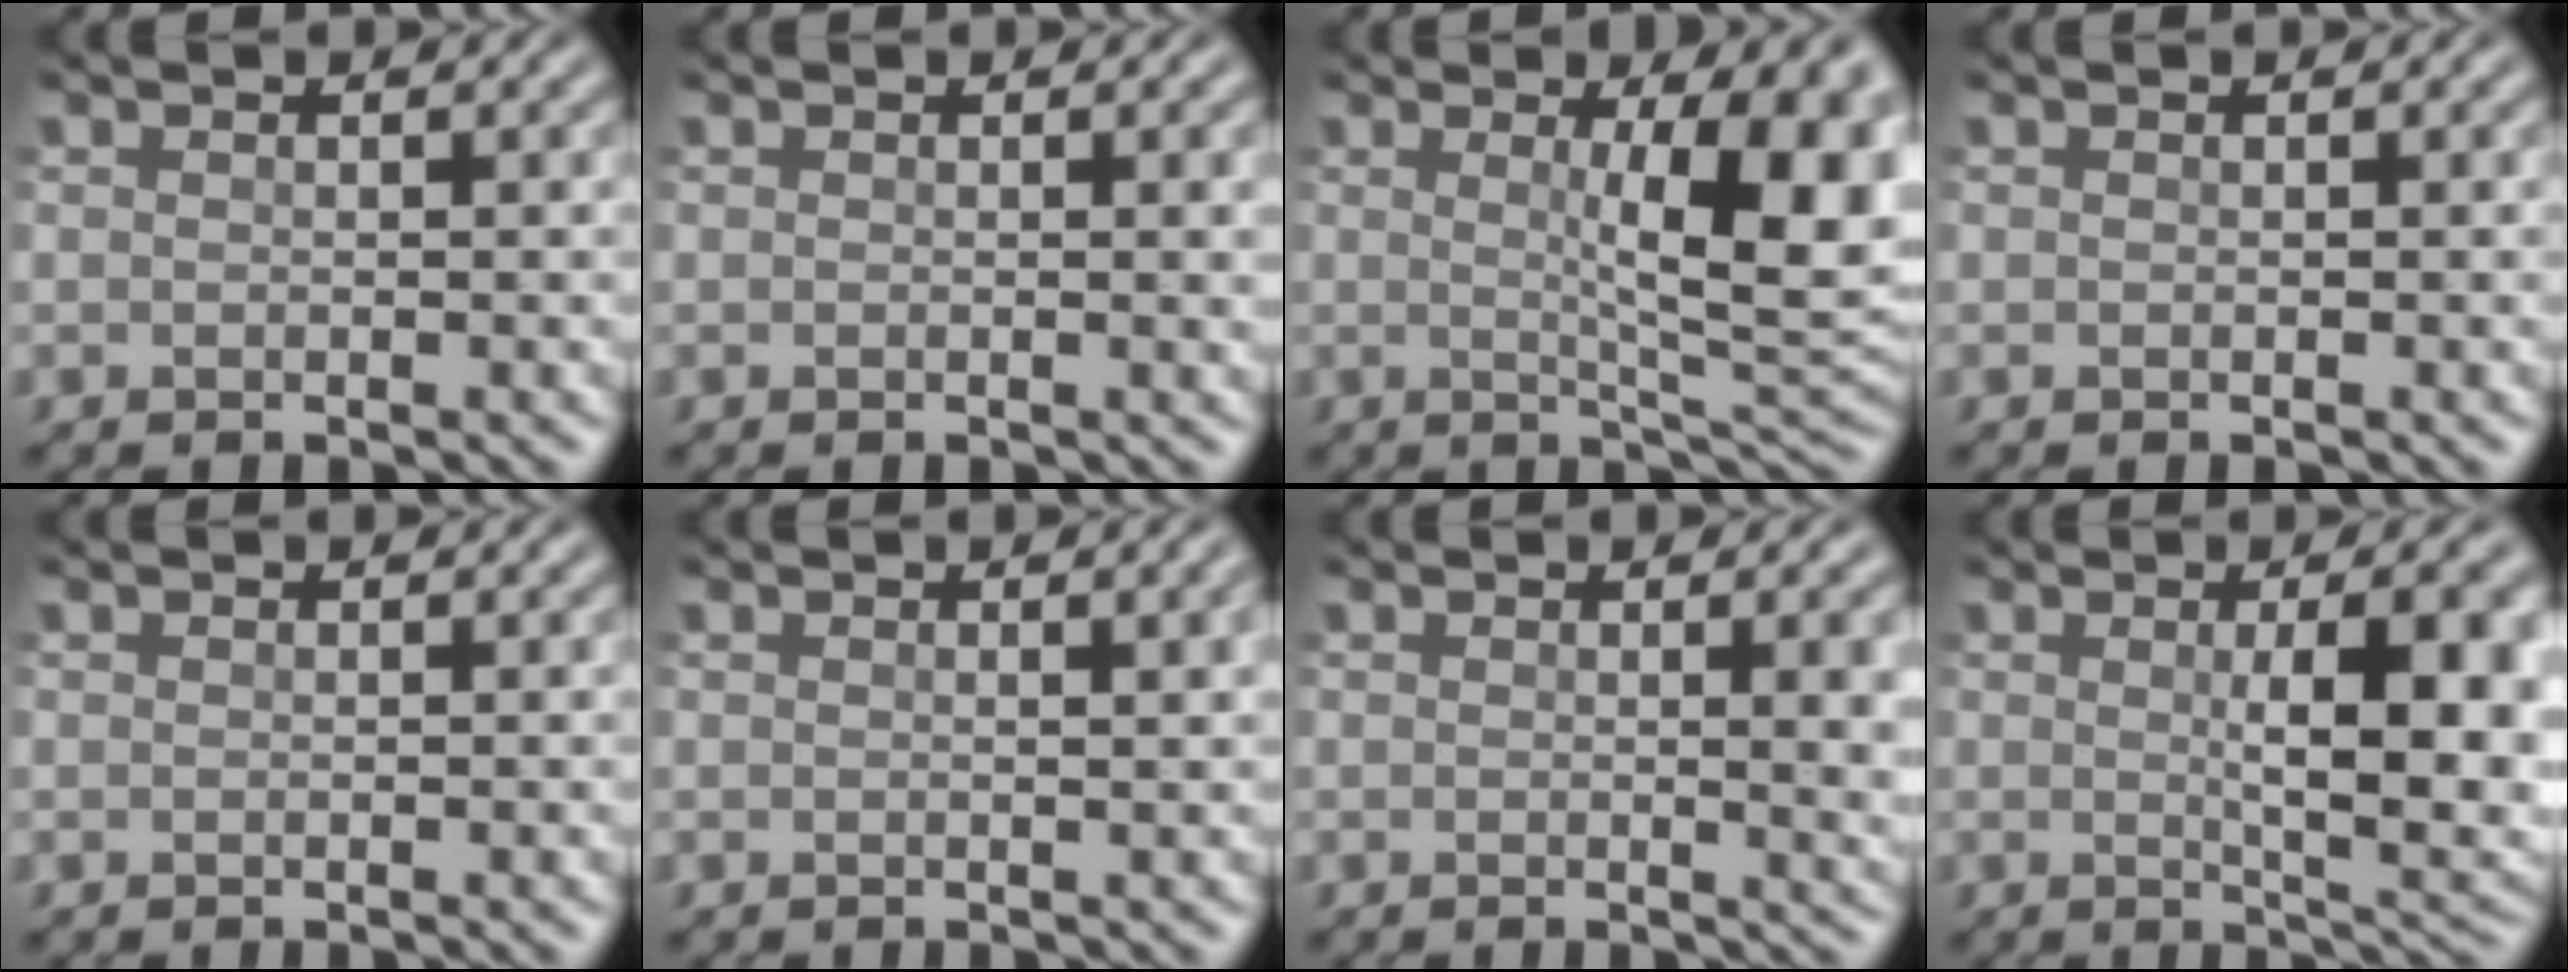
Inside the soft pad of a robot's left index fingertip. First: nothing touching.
{"total": 1.8, "force": [0.3, 0.6, 1.7], "torque": [-0.013, 0.005, 0.004]}
{"total": 9.8, "force": [1.3, 2.3, 9.4], "torque": [-0.108, -0.001, 0.027]}
{"total": 0.0}
{"total": 0.0}
{"total": 3.7, "force": [1.2, 1.7, 3.1], "torque": [-0.013, 0.022, -0.006]}
{"total": 4.7, "force": [0.4, 1.6, 4.4], "torque": [-0.033, 0.011, 0.011]}
{"total": 9.0, "force": [0.3, 2.5, 8.7], "torque": [-0.106, 0.005, 0.017]}